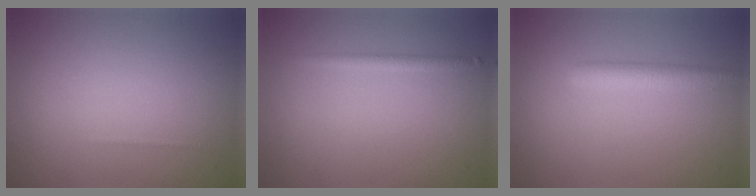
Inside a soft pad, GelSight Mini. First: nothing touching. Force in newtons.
{"total": 1.2, "press": 1.2, "slide": 0.0}
{"total": 2.6, "press": 2.6, "slide": 0.1}